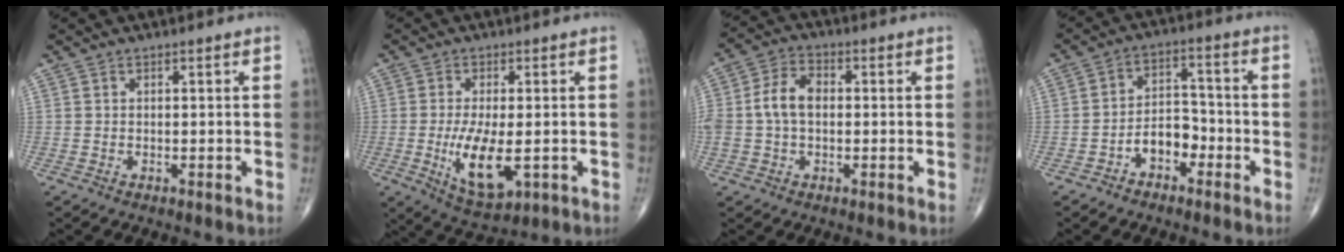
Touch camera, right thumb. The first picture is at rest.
{"total": 10.1, "force": [-2.1, 4.1, 9.0], "torque": [-0.159, -0.022, -0.026]}
{"total": 7.9, "force": [0.0, 5.2, 5.9], "torque": [-0.120, 0.025, -0.004]}
{"total": 6.6, "force": [-3.3, 4.2, 3.8], "torque": [-0.042, 0.038, -0.065]}